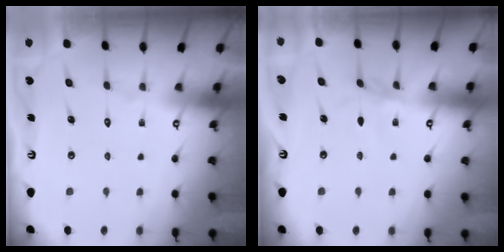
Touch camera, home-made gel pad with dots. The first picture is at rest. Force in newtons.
{"total": 1.6, "press": 1.6, "slide": 0.3}